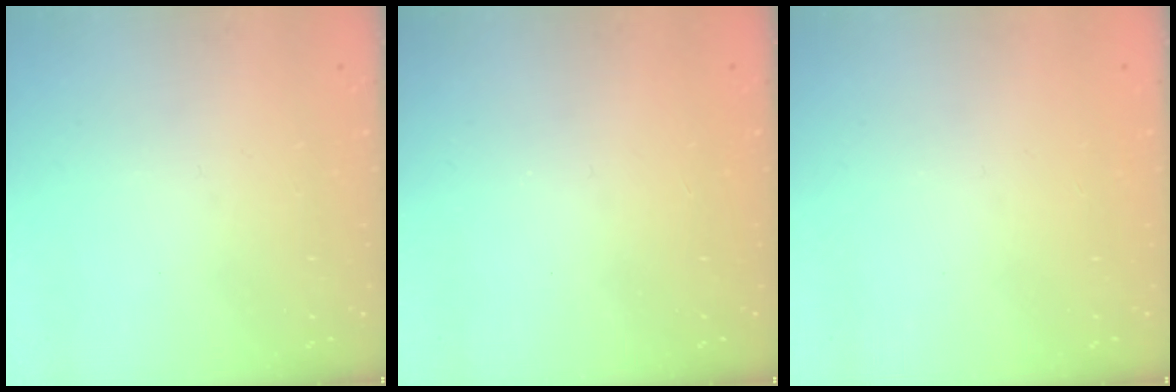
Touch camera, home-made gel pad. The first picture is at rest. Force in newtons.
{"total": 1.0, "press": 1.0, "slide": 0.1}
{"total": 0.9, "press": 0.9, "slide": 0.1}